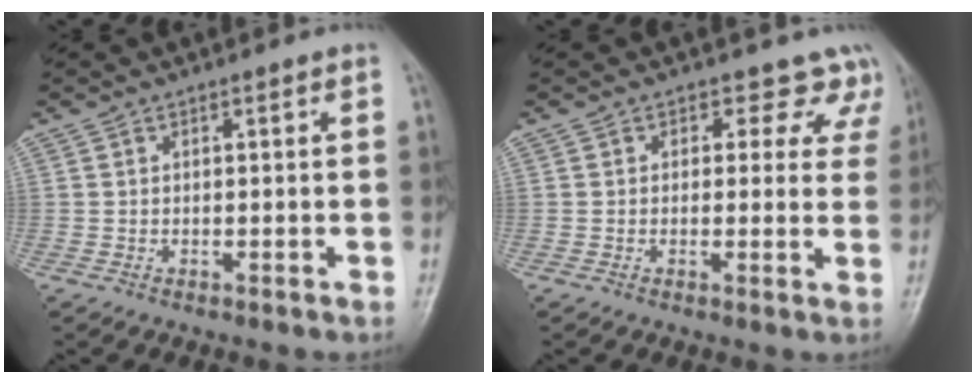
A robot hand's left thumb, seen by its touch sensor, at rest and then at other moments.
{"total": 6.4, "force": [4.7, 4.3, 0.9], "torque": [0.040, -0.017, 0.029]}